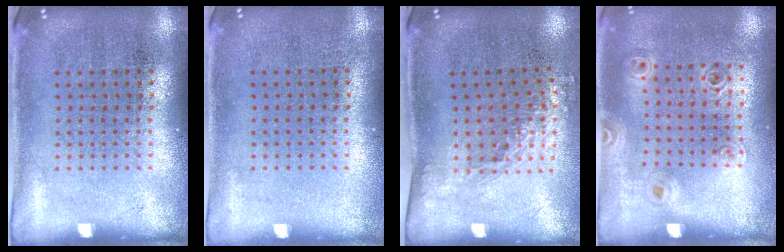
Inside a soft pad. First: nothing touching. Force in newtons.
{"total": 0.0}
{"total": 1.5, "press": 1.2, "slide": 1.0}
{"total": 1.0, "press": 0.9, "slide": 0.2}